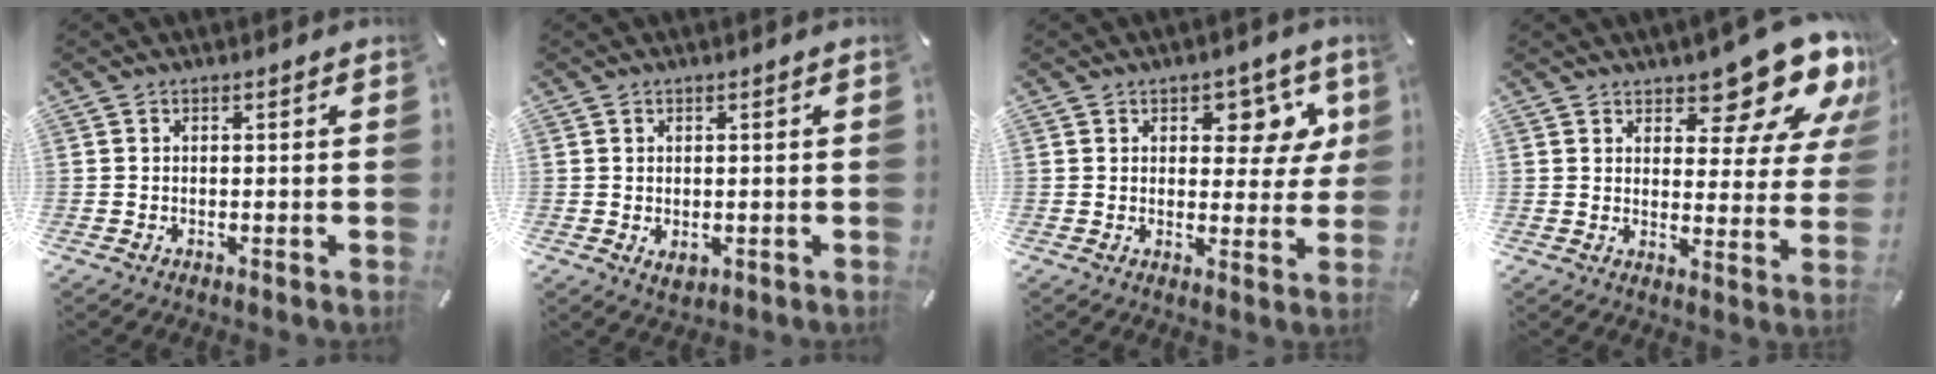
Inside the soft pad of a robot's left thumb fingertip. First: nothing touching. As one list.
[{"total": 1.6, "force": [-0.3, 1.3, 1.0], "torque": [-0.017, 0.003, -0.005]}, {"total": 8.4, "force": [4.0, 5.2, 5.3], "torque": [-0.054, -0.018, 0.062]}, {"total": 14.1, "force": [10.8, 5.7, 7.0], "torque": [-0.078, -0.089, 0.181]}]